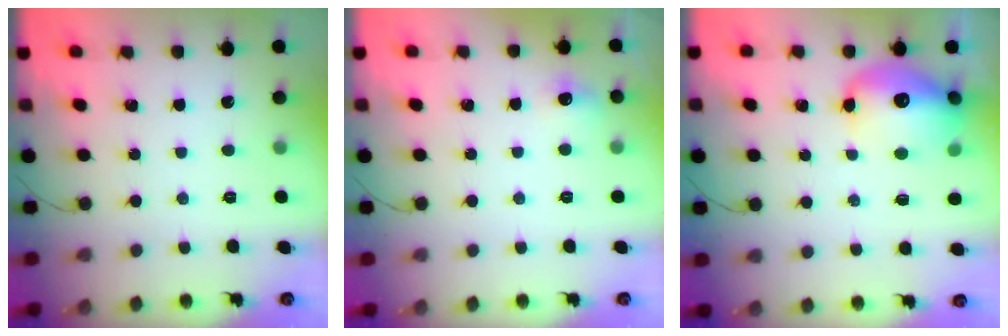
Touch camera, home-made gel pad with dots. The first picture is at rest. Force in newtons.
{"total": 6.2, "press": 6.0, "slide": 1.6}
{"total": 14.6, "press": 14.2, "slide": 3.4}